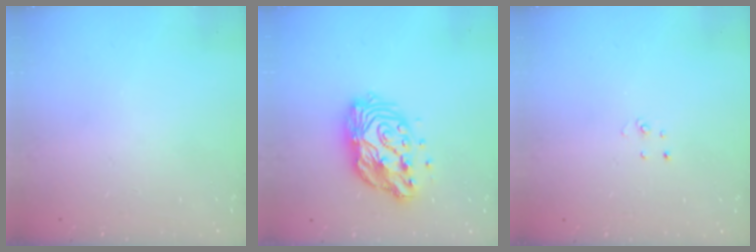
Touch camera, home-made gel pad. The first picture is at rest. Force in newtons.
{"total": 13.4, "press": 13.4, "slide": 1.2}
{"total": 2.7, "press": 2.7, "slide": 0.3}